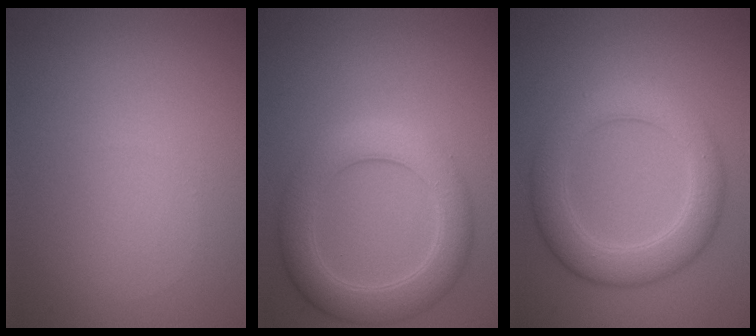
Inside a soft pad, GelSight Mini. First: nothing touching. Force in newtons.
{"total": 5.5, "press": 5.5, "slide": 0.2}
{"total": 5.1, "press": 5.1, "slide": 0.1}